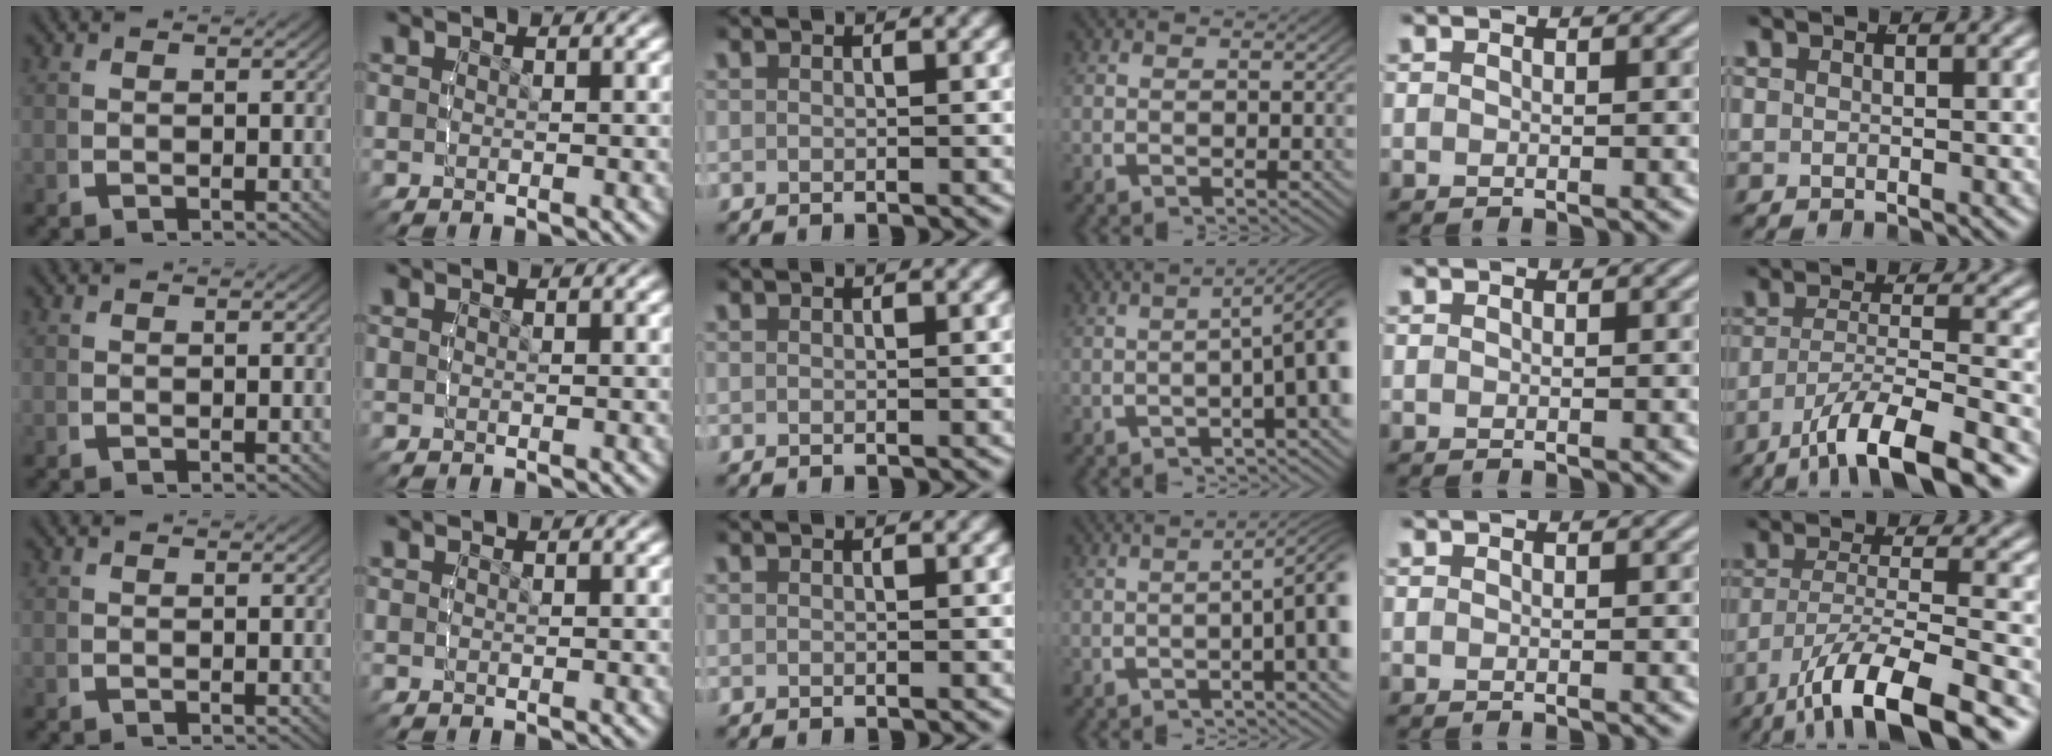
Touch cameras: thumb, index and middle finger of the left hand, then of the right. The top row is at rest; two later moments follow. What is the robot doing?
{"motion": "lift_and_place", "object": "bottle"}